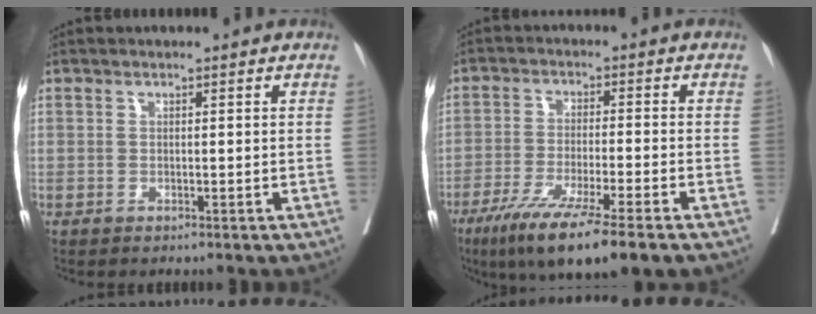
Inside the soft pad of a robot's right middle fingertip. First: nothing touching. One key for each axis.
{"total": 12.9, "fx": -8.4, "fy": 0.0, "fz": 9.7, "tx": -0.169, "ty": -0.040, "tz": -0.137}